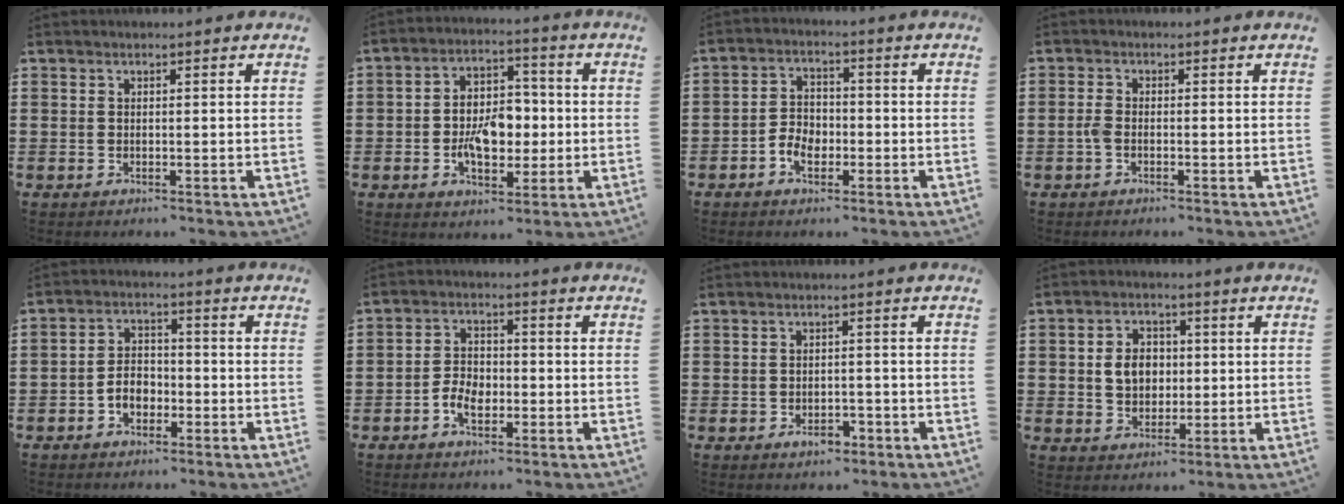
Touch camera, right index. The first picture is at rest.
{"total": 7.3, "force": [-1.2, 4.7, 5.4], "torque": [-0.098, 0.003, -0.028]}
{"total": 3.8, "force": [-2.0, 2.6, 2.1], "torque": [-0.051, 0.000, -0.040]}
{"total": 1.4, "force": [-0.6, 0.6, 1.1], "torque": [-0.029, -0.002, -0.013]}
{"total": 4.1, "force": [-1.8, 2.7, 2.6], "torque": [-0.052, 0.004, -0.034]}
{"total": 4.1, "force": [-1.8, 2.5, 2.7], "torque": [-0.059, 0.000, -0.036]}
{"total": 3.0, "force": [-1.4, 1.8, 1.9], "torque": [-0.043, -0.002, -0.028]}
{"total": 5.3, "force": [0.2, 4.2, 3.2], "torque": [-0.072, 0.009, -0.003]}